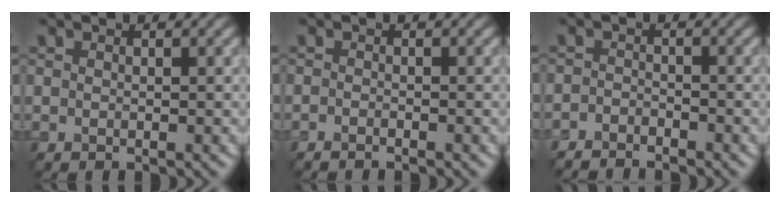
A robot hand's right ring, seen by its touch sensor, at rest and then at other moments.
{"total": 0.8, "force": [-0.8, -0.1, -0.1], "torque": [0.001, 0.003, -0.014]}
{"total": 2.4, "force": [-2.4, 0.2, -0.1], "torque": [0.001, 0.002, -0.049]}